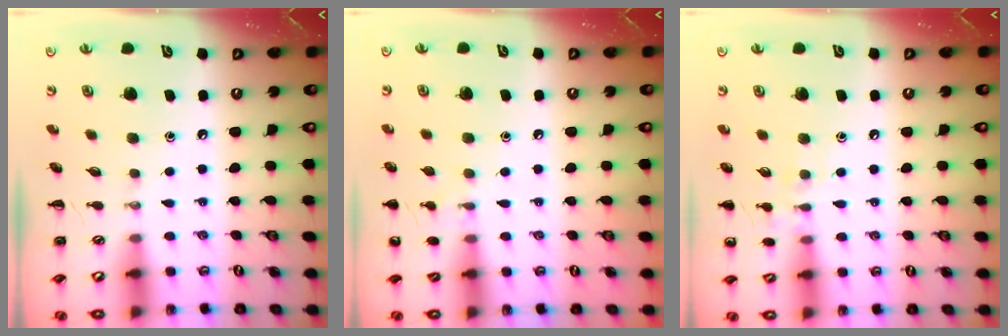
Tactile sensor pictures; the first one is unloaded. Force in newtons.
{"total": 6.7, "press": 6.4, "slide": 1.9}
{"total": 7.1, "press": 6.8, "slide": 1.9}